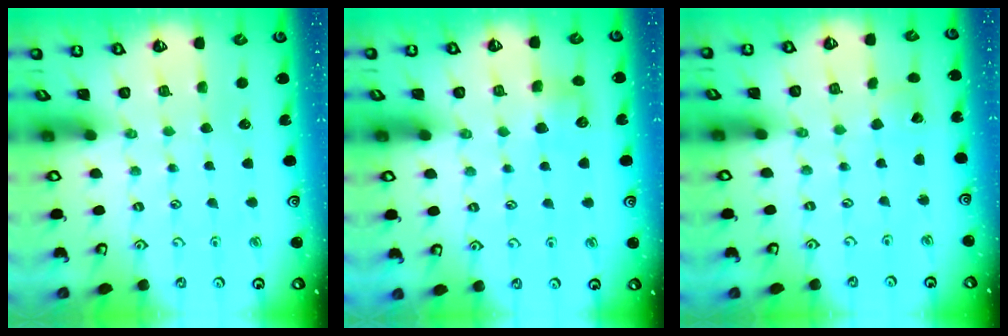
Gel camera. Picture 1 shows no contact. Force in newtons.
{"total": 5.7, "press": 5.7, "slide": 0.5}
{"total": 2.7, "press": 2.7, "slide": 0.3}